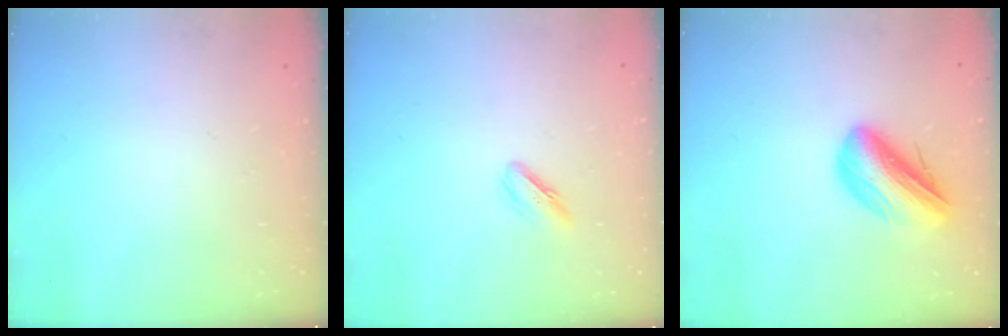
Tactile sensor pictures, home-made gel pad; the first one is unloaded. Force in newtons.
{"total": 4.6, "press": 4.2, "slide": 1.6}
{"total": 14.0, "press": 13.6, "slide": 3.3}